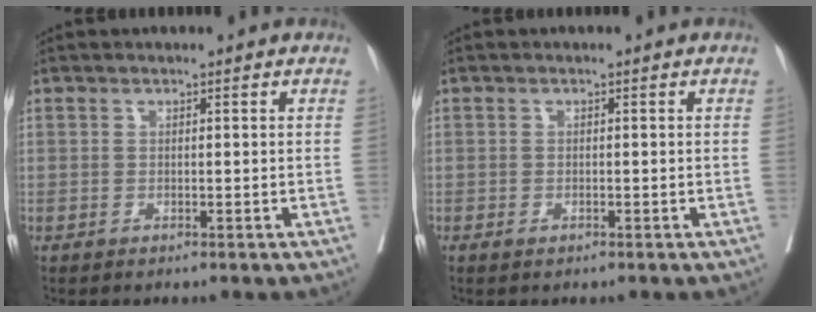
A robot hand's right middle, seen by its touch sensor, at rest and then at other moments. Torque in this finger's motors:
{"motor_torque": [0.25, -0.25, -0.02, -0.01]}